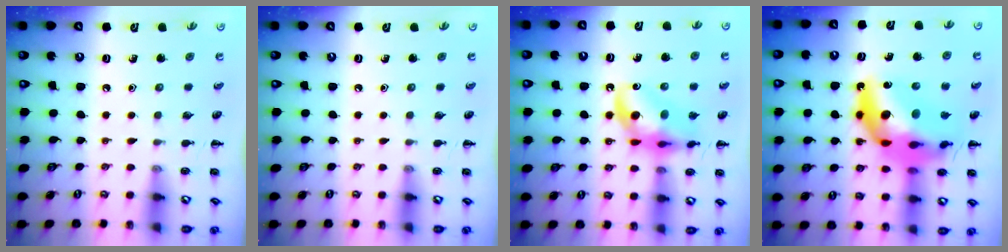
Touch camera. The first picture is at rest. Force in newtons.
{"total": 0.0}
{"total": 14.8, "press": 14.4, "slide": 3.3}
{"total": 22.7, "press": 21.9, "slide": 6.0}